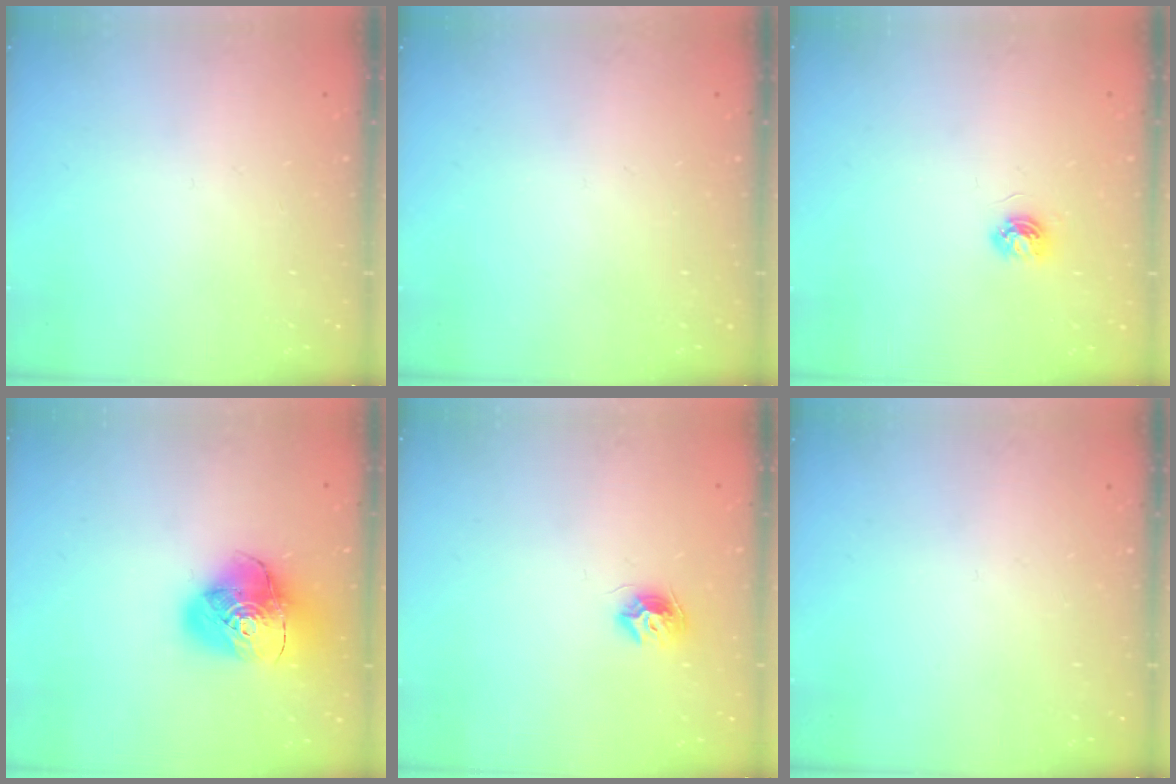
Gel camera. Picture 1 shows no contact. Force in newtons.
{"total": 0.0}
{"total": 5.2, "press": 5.1, "slide": 0.6}
{"total": 15.3, "press": 15.2, "slide": 1.8}
{"total": 8.1, "press": 8.1, "slide": 0.1}
{"total": 0.0}